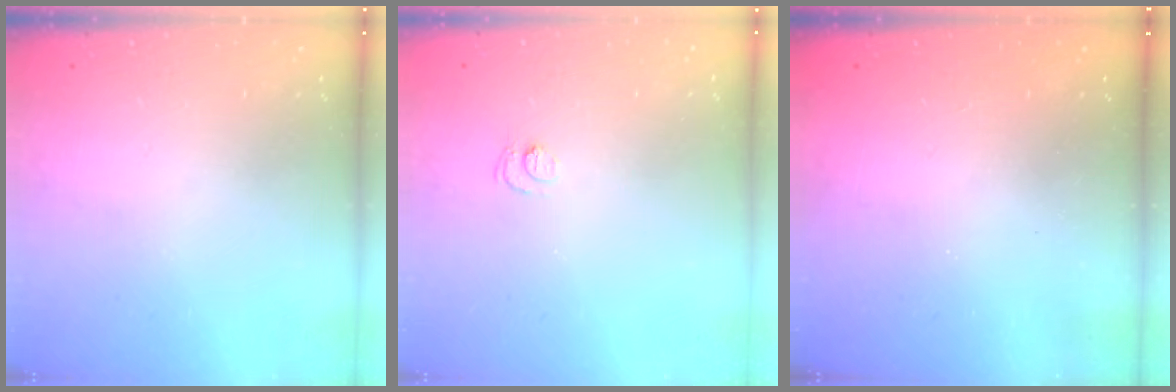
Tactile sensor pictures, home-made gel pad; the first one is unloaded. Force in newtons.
{"total": 4.8, "press": 4.8, "slide": 0.4}
{"total": 2.2, "press": 2.1, "slide": 0.7}